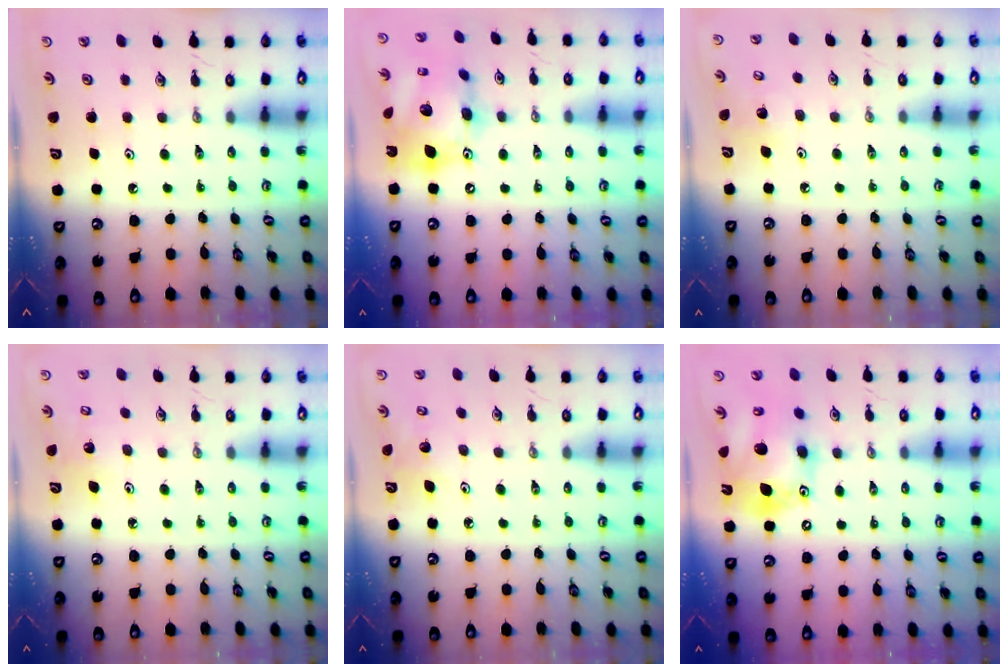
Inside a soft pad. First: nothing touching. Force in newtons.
{"total": 18.6, "press": 18.5, "slide": 2.1}
{"total": 6.0, "press": 6.0, "slide": 0.3}
{"total": 4.0, "press": 3.9, "slide": 1.1}
{"total": 4.2, "press": 3.7, "slide": 1.9}
{"total": 16.5, "press": 16.2, "slide": 3.1}